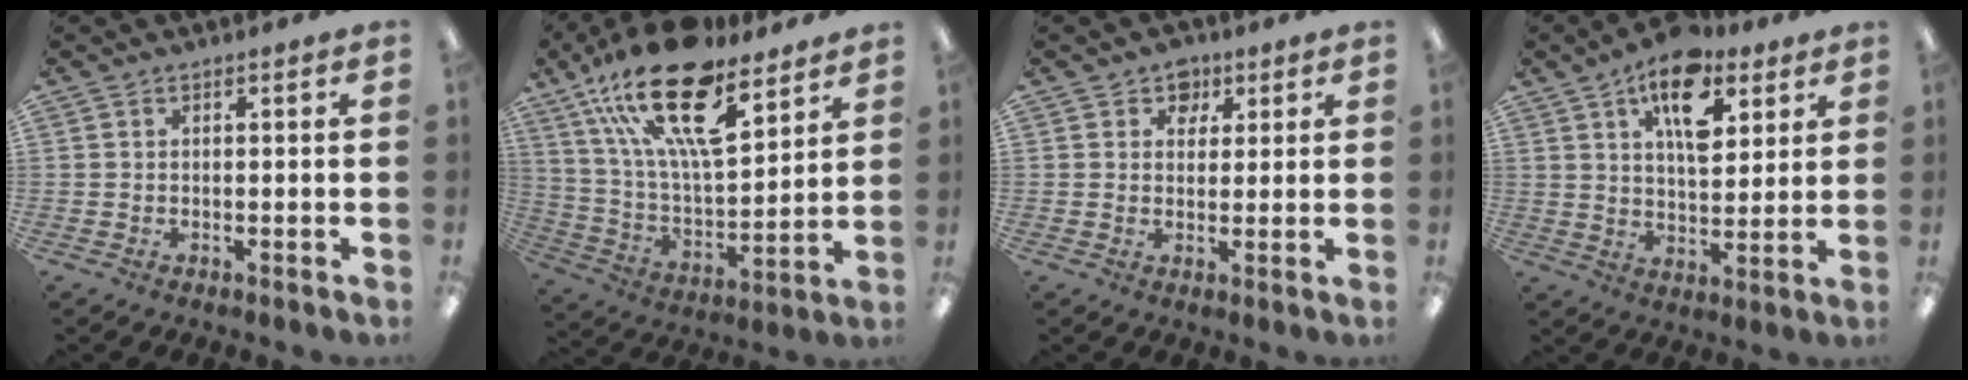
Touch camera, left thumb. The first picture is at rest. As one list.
[{"total": 24.8, "force": [15.5, 9.8, 16.7], "torque": [-0.289, -0.082, 0.270]}, {"total": 4.5, "force": [2.7, 3.5, 1.0], "torque": [-0.001, -0.012, 0.044]}, {"total": 14.6, "force": [8.2, 7.4, 9.5], "torque": [-0.136, -0.027, 0.138]}]